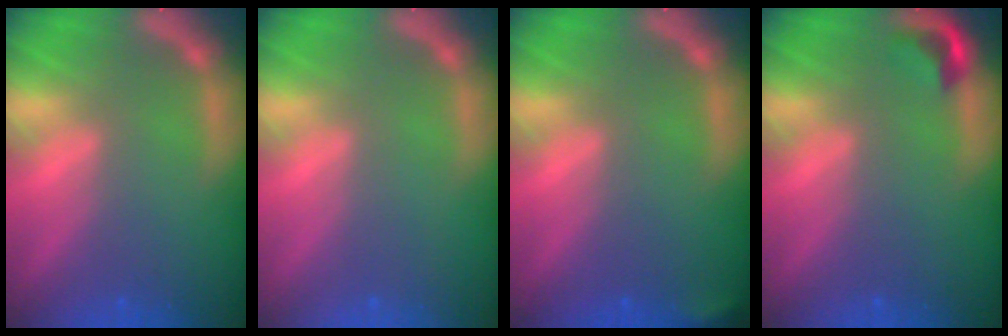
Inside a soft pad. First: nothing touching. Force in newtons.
{"total": 0.0}
{"total": 1.4}
{"total": 1.9}